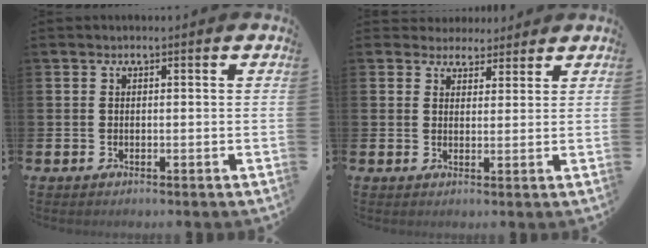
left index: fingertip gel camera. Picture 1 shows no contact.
{"total": 2.7, "force": [2.3, 1.3, -0.6], "torque": [0.013, -0.015, 0.039]}